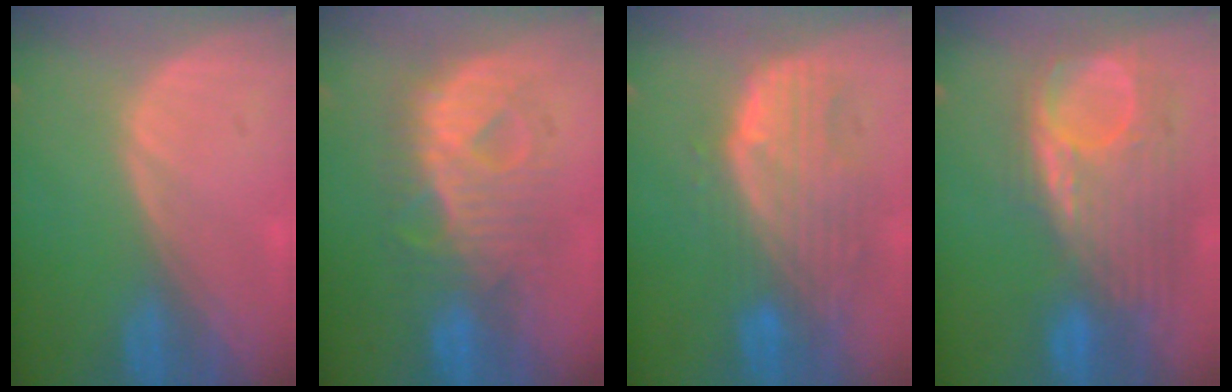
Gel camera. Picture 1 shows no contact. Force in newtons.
{"total": 9.3, "press": 9.3, "slide": 0.3}
{"total": 10.5, "press": 9.0, "slide": 5.3}
{"total": 12.0, "press": 10.4, "slide": 5.9}